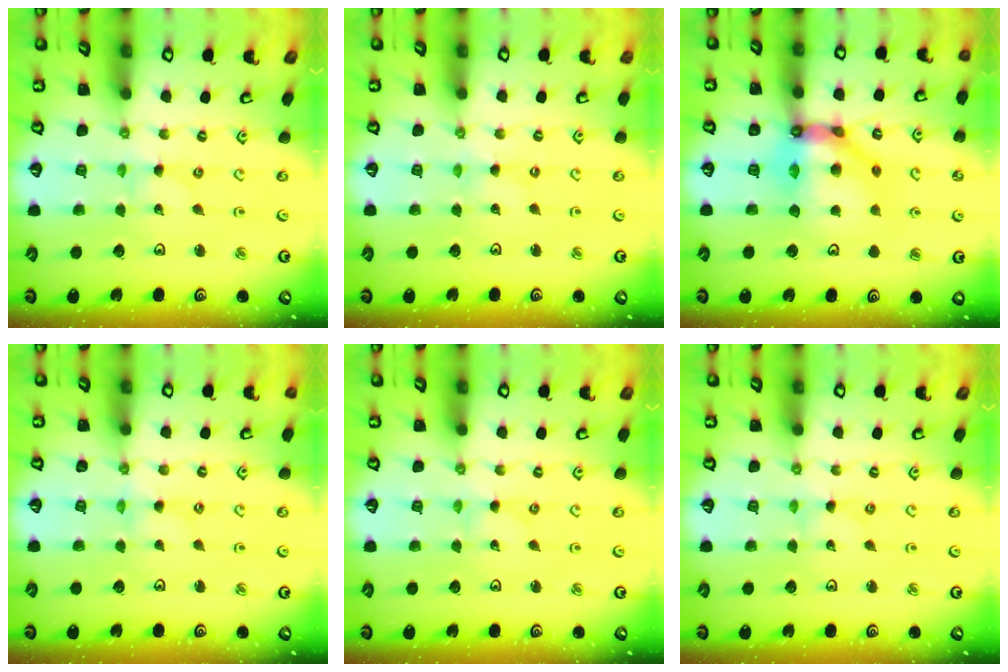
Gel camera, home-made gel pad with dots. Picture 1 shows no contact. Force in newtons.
{"total": 0.0}
{"total": 13.3, "press": 13.2, "slide": 2.2}
{"total": 1.1, "press": 1.0, "slide": 0.2}
{"total": 0.0}
{"total": 0.0}